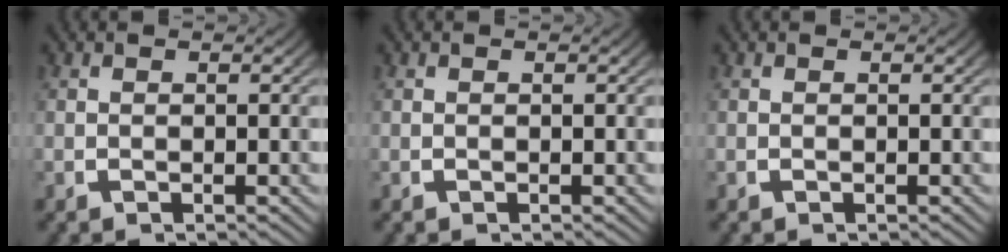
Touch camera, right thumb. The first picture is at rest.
{"total": 0.0}
{"total": 0.0}